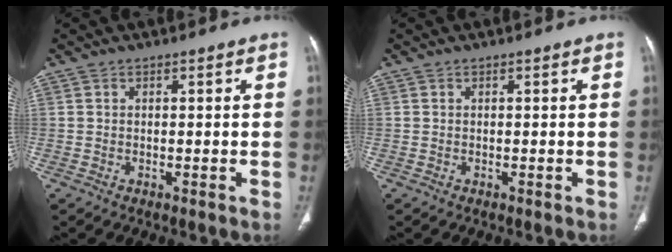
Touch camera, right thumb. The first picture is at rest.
{"total": 0.0}